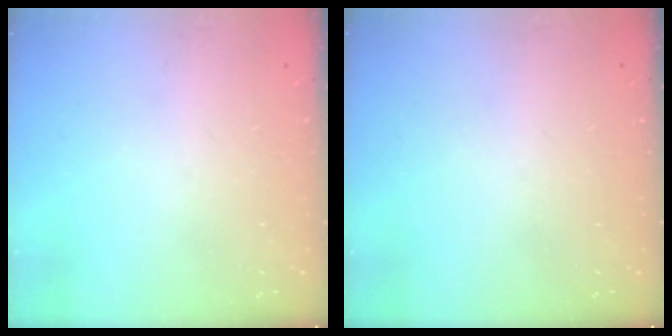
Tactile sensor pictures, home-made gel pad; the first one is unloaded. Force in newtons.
{"total": 0.0}